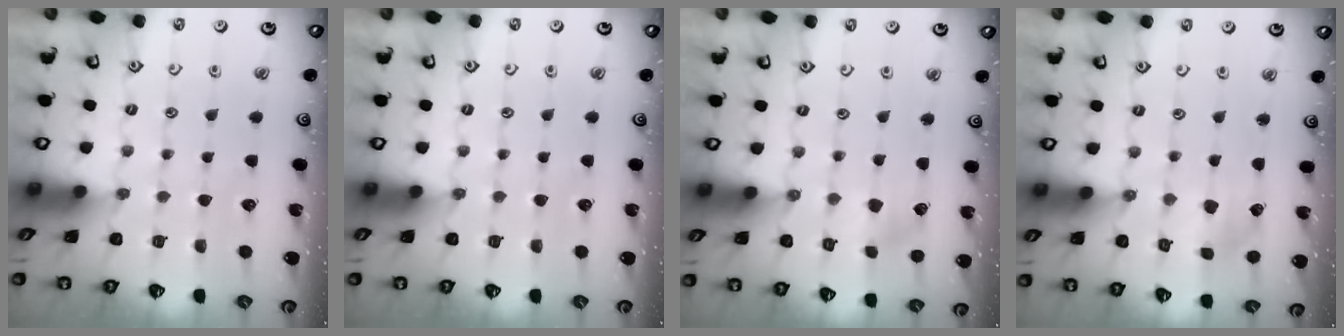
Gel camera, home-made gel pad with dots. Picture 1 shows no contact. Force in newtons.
{"total": 0.0}
{"total": 3.2, "press": 3.1, "slide": 0.5}
{"total": 2.8, "press": 2.8, "slide": 0.4}